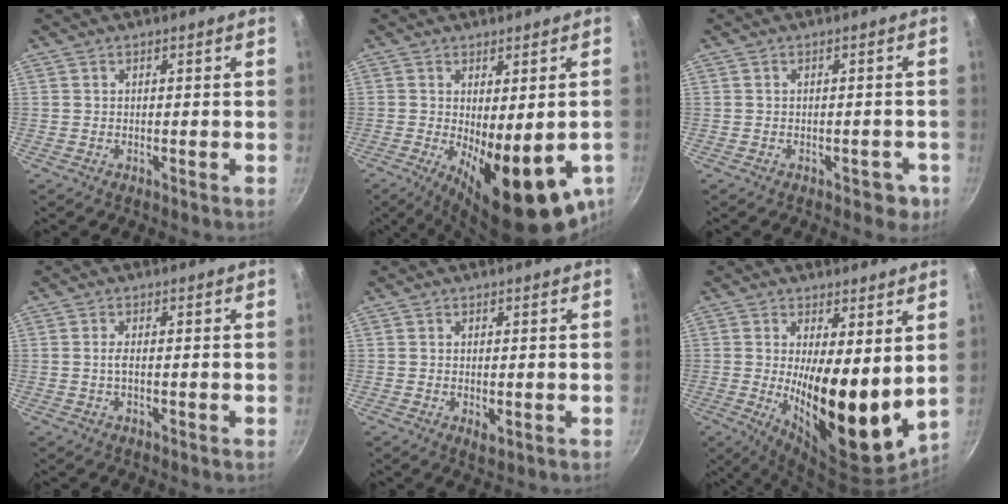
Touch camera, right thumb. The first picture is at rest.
{"total": 17.3, "force": [-4.5, 6.3, 15.5], "torque": [-0.194, -0.025, -0.045]}
{"total": 3.3, "force": [-1.5, 2.1, 2.0], "torque": [-0.003, 0.021, -0.003]}
{"total": 1.6, "force": [-0.2, 0.6, 1.5], "torque": [-0.035, 0.004, -0.007]}
{"total": 1.7, "force": [-0.2, 0.9, 1.4], "torque": [-0.022, -0.008, -0.002]}
{"total": 18.3, "force": [1.0, 7.0, 16.8], "torque": [-0.221, -0.041, 0.026]}